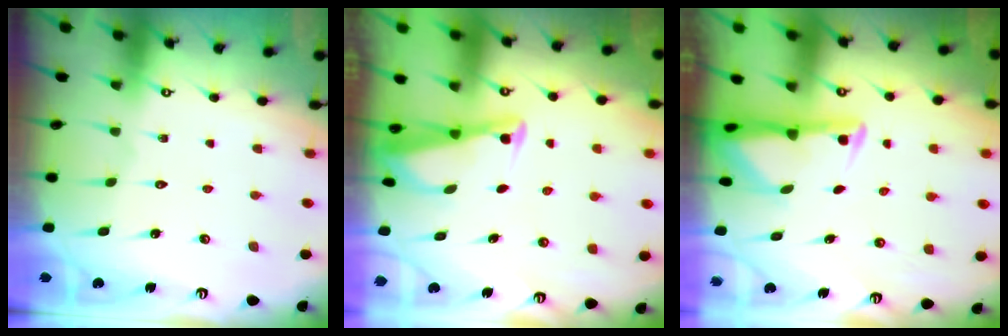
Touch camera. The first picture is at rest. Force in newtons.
{"total": 2.7, "press": 2.7, "slide": 0.3}
{"total": 2.8, "press": 2.7, "slide": 0.7}